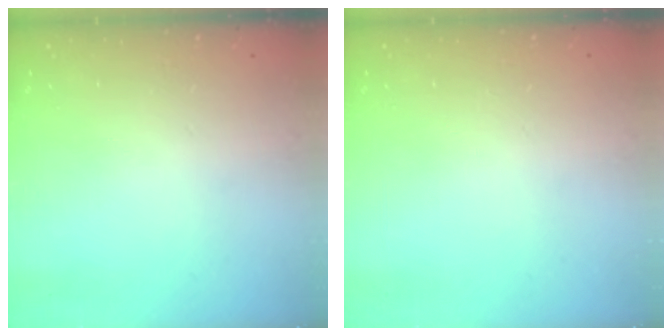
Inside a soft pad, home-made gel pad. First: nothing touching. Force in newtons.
{"total": 0.0}